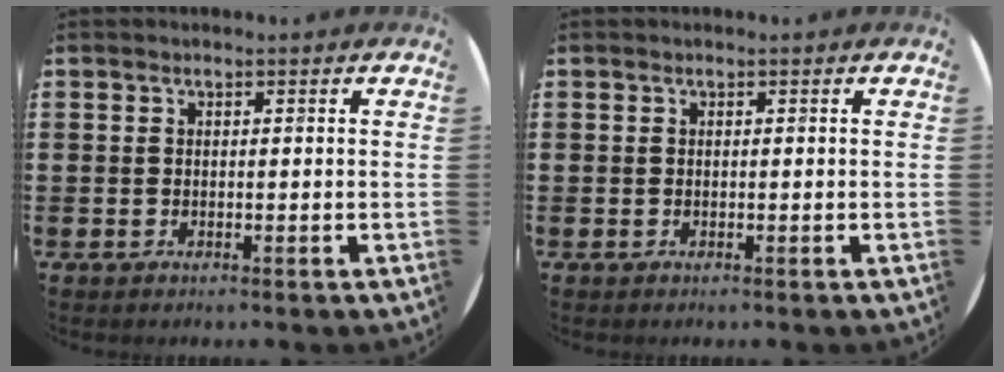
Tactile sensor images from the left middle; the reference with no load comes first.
{"total": 0.0}